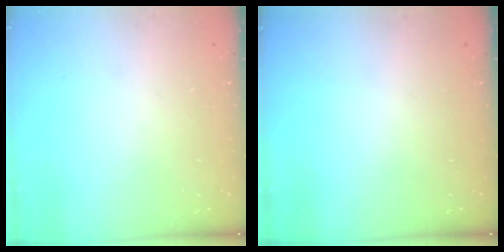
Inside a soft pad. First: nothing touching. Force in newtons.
{"total": 0.0}